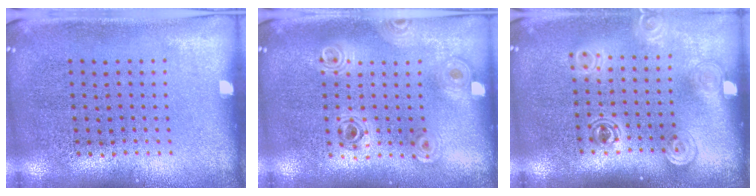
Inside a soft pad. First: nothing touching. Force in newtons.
{"total": 0.8, "press": 0.8, "slide": 0.0}
{"total": 1.4, "press": 1.2, "slide": 0.7}